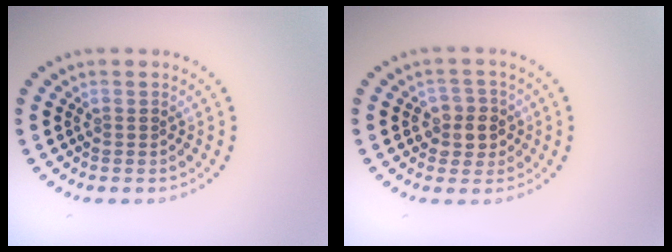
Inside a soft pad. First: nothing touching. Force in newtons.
{"total": 2.8, "press": 2.6, "slide": 1.1}